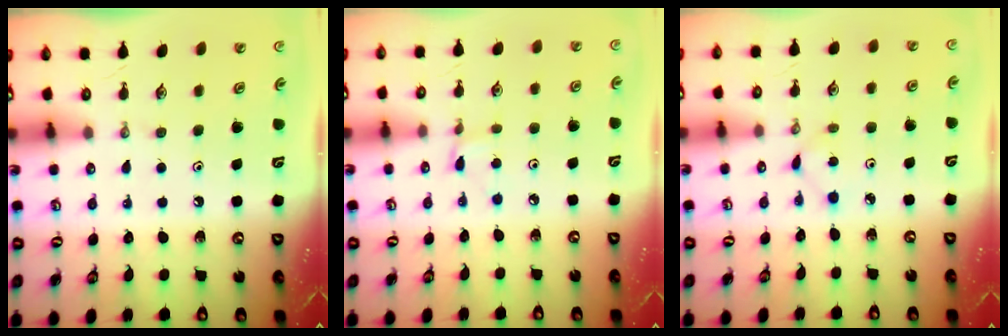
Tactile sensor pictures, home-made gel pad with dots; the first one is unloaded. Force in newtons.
{"total": 1.2, "press": 1.2, "slide": 0.1}
{"total": 1.3, "press": 1.3, "slide": 0.2}